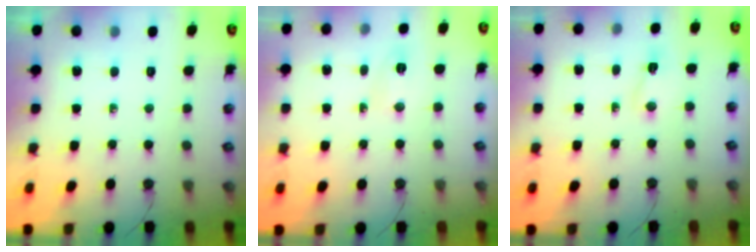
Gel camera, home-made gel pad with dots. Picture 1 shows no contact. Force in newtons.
{"total": 3.3, "press": 3.1, "slide": 1.2}
{"total": 2.0, "press": 2.0, "slide": 0.4}